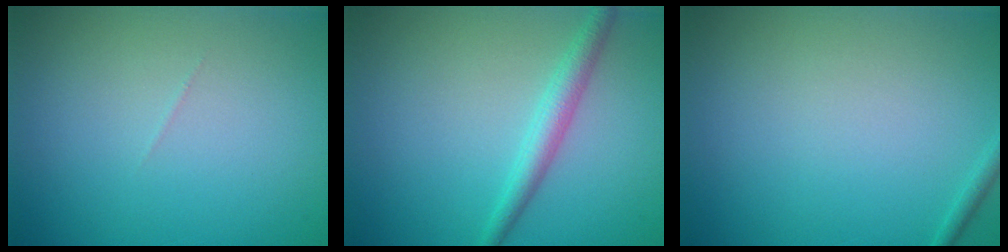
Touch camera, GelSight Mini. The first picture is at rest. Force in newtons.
{"total": 2.3, "press": 2.3, "slide": 0.0}
{"total": 0.8, "press": 0.8, "slide": 0.0}